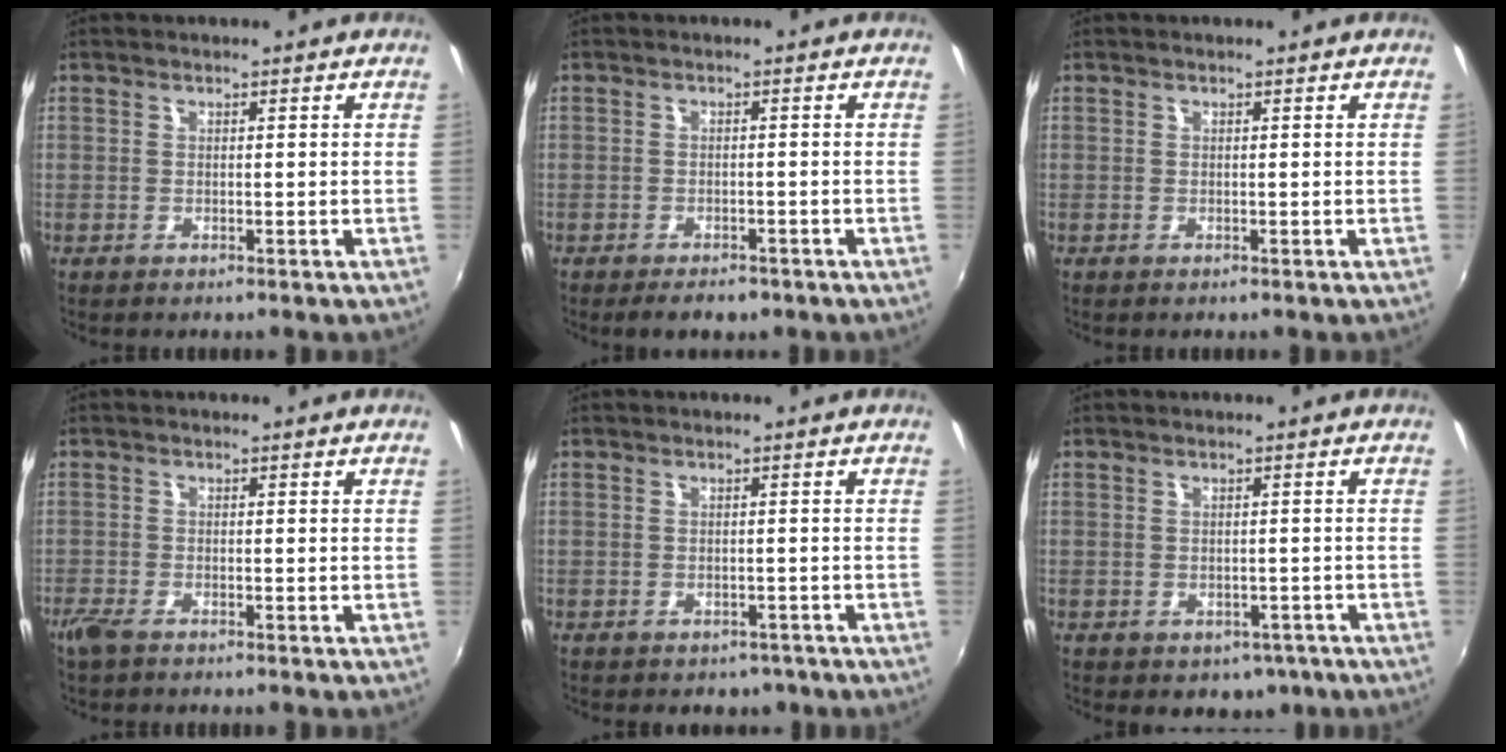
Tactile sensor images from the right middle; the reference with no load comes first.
{"total": 4.6, "force": [-3.4, 2.0, 2.3], "torque": [-0.052, -0.011, -0.049]}
{"total": 0.0}
{"total": 2.7, "force": [-2.1, 0.8, 1.6], "torque": [-0.038, -0.009, -0.042]}
{"total": 3.8, "force": [-2.7, 2.5, 1.1], "torque": [-0.023, -0.007, -0.030]}
{"total": 4.7, "force": [-2.5, 3.5, 2.0], "torque": [-0.038, -0.006, -0.023]}